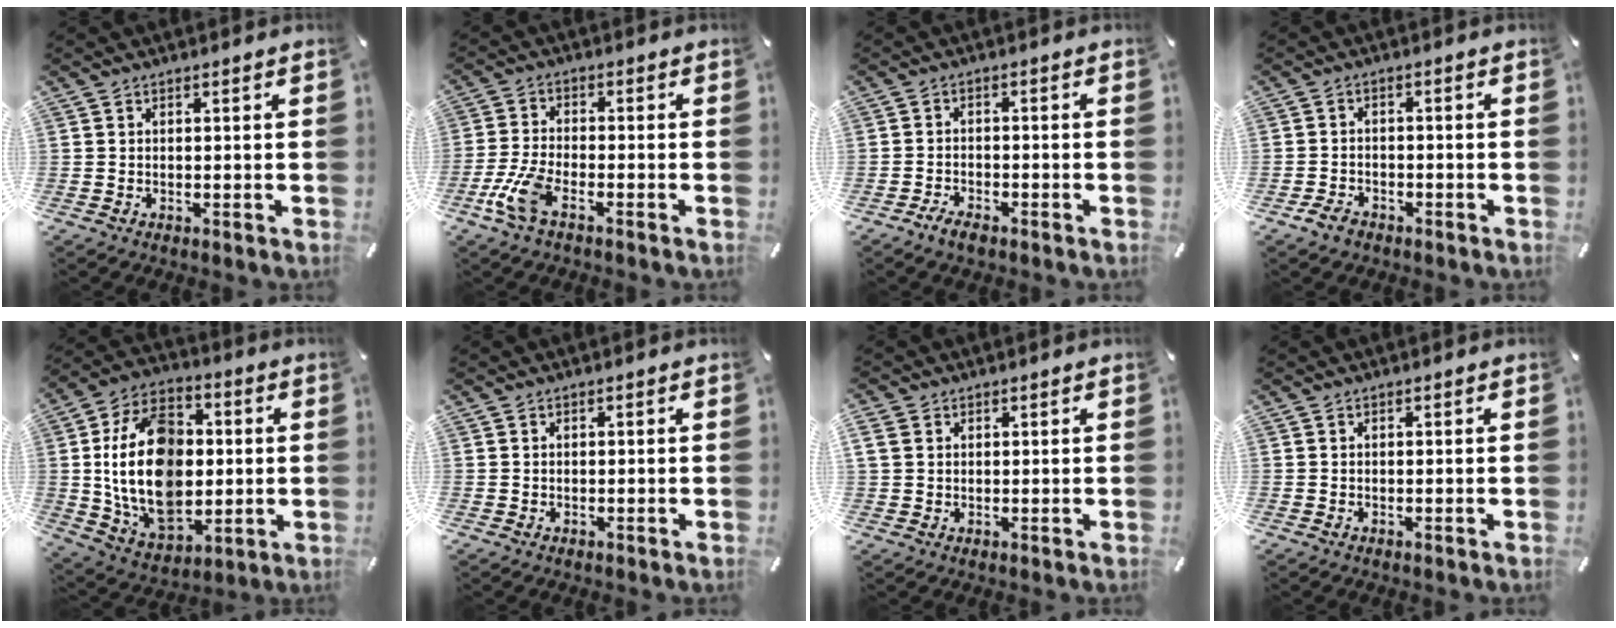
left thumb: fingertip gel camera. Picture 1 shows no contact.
{"total": 7.5, "force": [-3.8, 2.8, 5.9], "torque": [-0.147, -0.008, -0.072]}
{"total": 2.9, "force": [-2.4, 1.0, 1.2], "torque": [-0.027, 0.011, -0.048]}
{"total": 3.1, "force": [-2.3, 1.9, 1.1], "torque": [-0.031, 0.009, -0.048]}
{"total": 22.3, "force": [0.1, 15.8, 15.7], "torque": [-0.306, 0.001, 0.004]}
{"total": 0.0}
{"total": 2.6, "force": [1.2, 2.1, 0.9], "torque": [-0.021, 0.003, 0.023]}
{"total": 0.0}